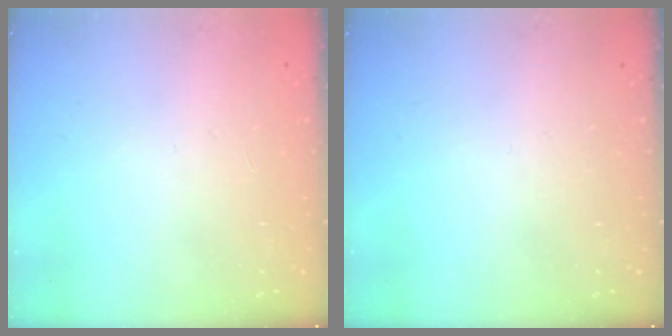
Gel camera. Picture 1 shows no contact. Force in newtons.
{"total": 0.0}